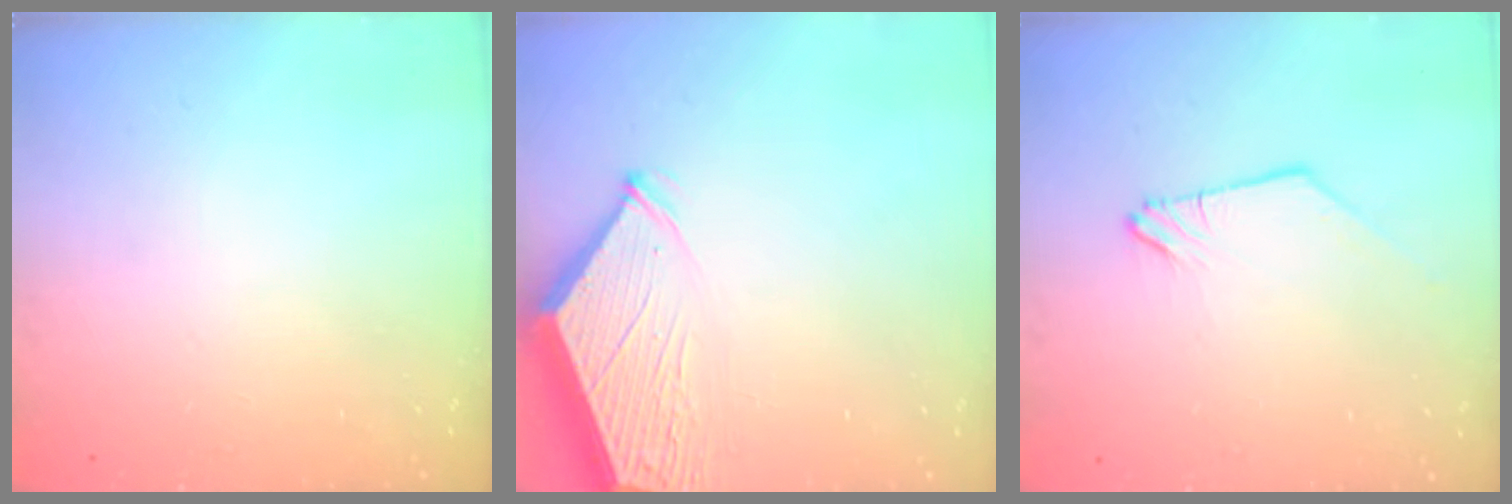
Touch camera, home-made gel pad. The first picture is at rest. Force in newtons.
{"total": 3.8, "press": 3.7, "slide": 0.6}
{"total": 0.0}